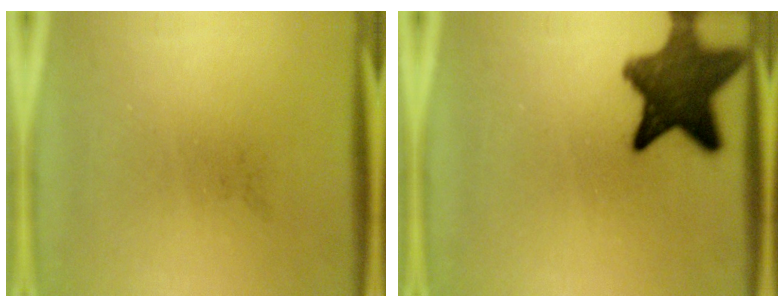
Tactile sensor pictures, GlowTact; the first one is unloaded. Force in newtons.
{"total": 11.3}